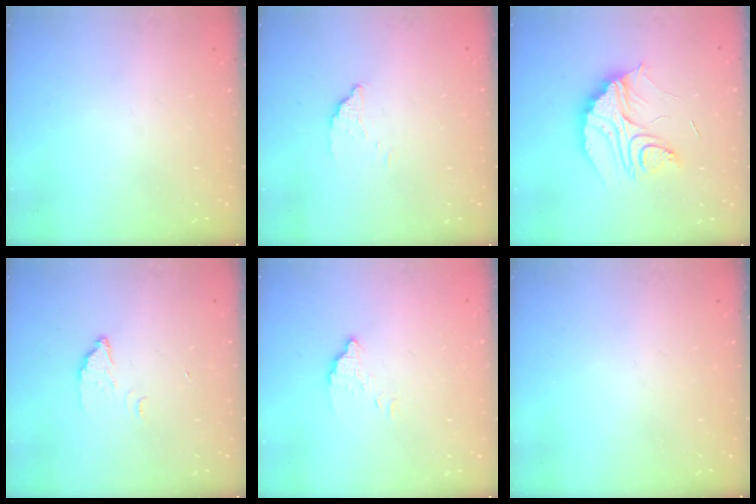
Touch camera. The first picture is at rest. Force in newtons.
{"total": 1.8, "press": 1.8, "slide": 0.1}
{"total": 12.8, "press": 12.8, "slide": 0.8}
{"total": 2.9, "press": 2.9, "slide": 0.4}
{"total": 2.6, "press": 2.6, "slide": 0.0}
{"total": 0.0}